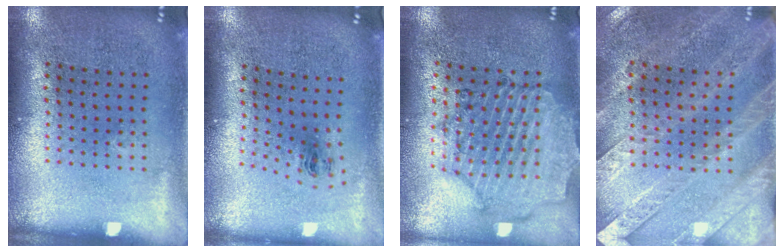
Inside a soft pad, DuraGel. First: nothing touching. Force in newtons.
{"total": 1.0, "press": 0.4, "slide": 0.9}
{"total": 1.6, "press": 1.6, "slide": 0.4}
{"total": 3.0, "press": 2.6, "slide": 1.4}